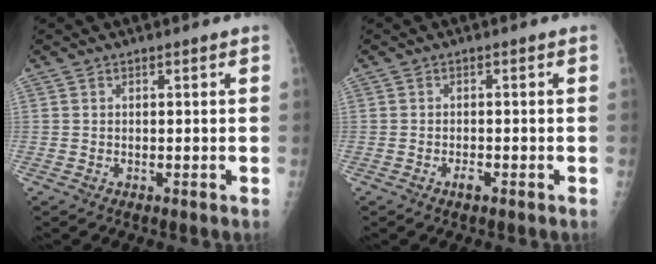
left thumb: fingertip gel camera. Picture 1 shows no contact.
{"total": 1.4, "force": [-0.9, 0.6, 1.0], "torque": [-0.018, 0.003, -0.015]}